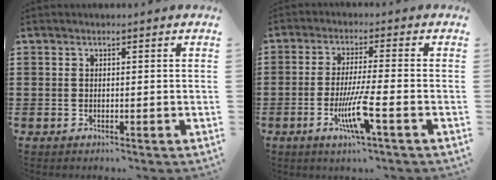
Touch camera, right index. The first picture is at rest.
{"total": 7.5, "force": [-2.8, 0.3, 6.9], "torque": [-0.139, -0.019, -0.056]}